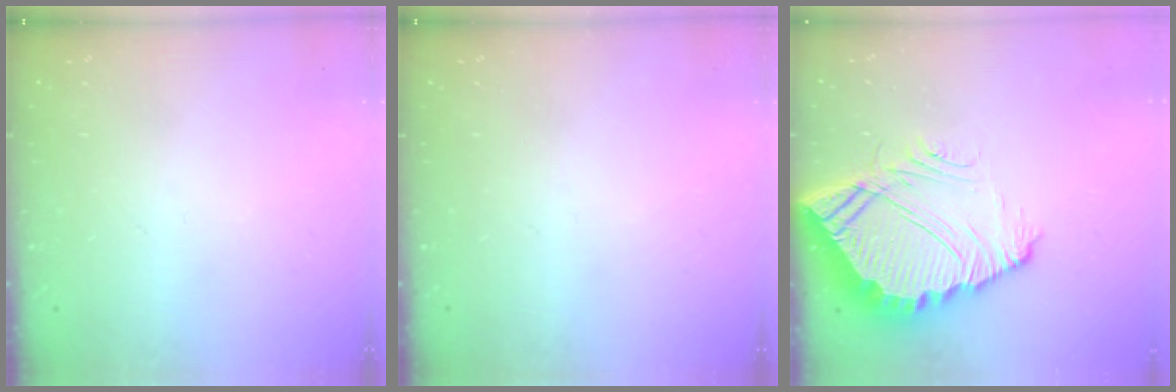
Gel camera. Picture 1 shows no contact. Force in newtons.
{"total": 0.0}
{"total": 10.3, "press": 10.3, "slide": 0.8}